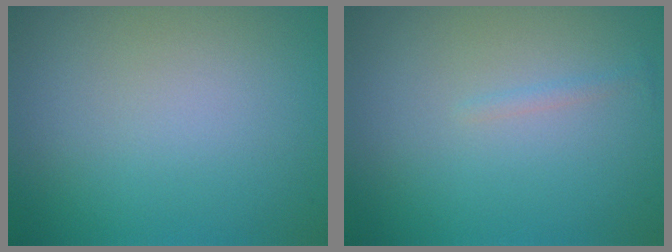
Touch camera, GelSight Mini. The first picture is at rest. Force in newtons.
{"total": 0.6, "press": 0.6, "slide": 0.0}